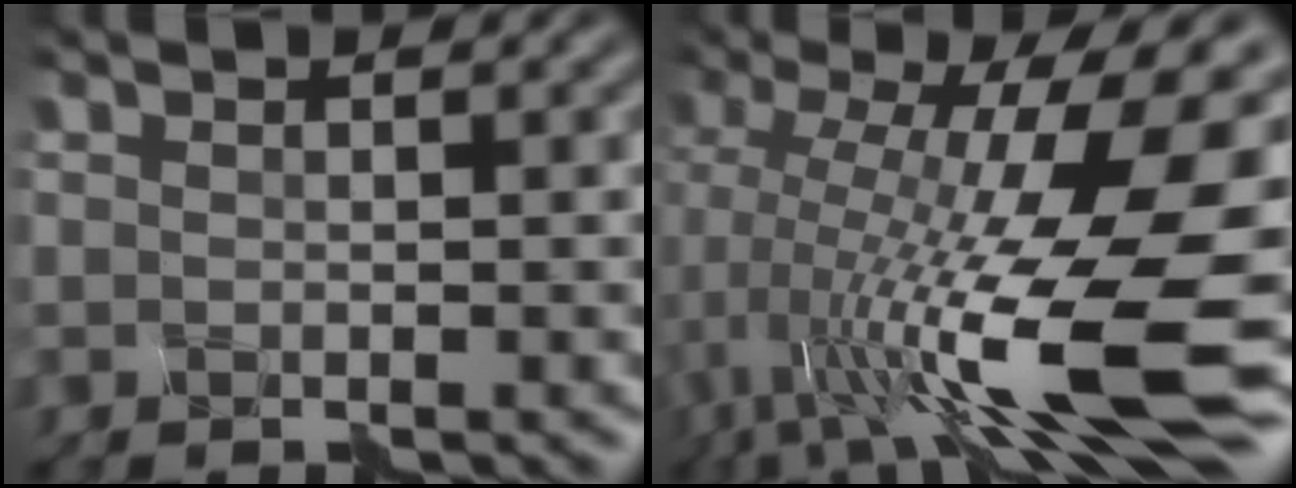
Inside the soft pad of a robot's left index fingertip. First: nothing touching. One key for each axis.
{"total": 16.8, "fx": -3.5, "fy": 5.2, "fz": 15.6, "tx": -0.279, "ty": -0.001, "tz": -0.062}